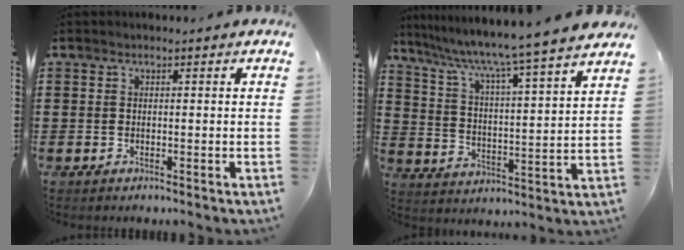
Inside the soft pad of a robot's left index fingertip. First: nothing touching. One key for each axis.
{"total": 6.5, "fx": 5.4, "fy": -1.3, "fz": 3.4, "tx": -0.090, "ty": -0.052, "tz": 0.078}